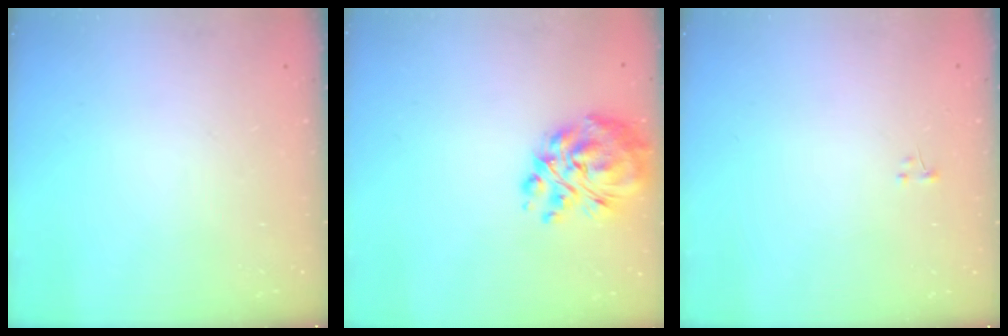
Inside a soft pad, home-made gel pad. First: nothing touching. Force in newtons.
{"total": 12.9, "press": 12.0, "slide": 4.5}
{"total": 0.0}